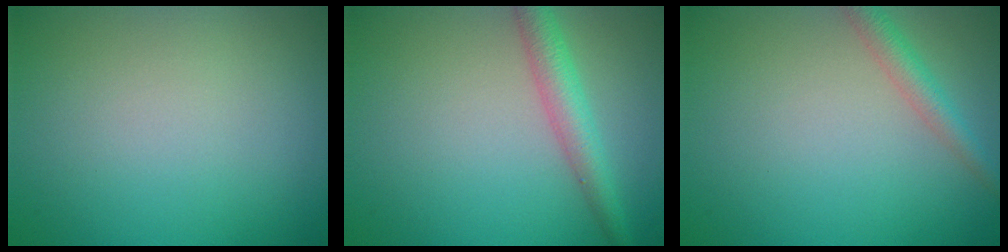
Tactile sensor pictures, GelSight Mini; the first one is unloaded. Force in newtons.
{"total": 3.3, "press": 3.3, "slide": 0.1}
{"total": 2.2, "press": 2.2, "slide": 0.1}